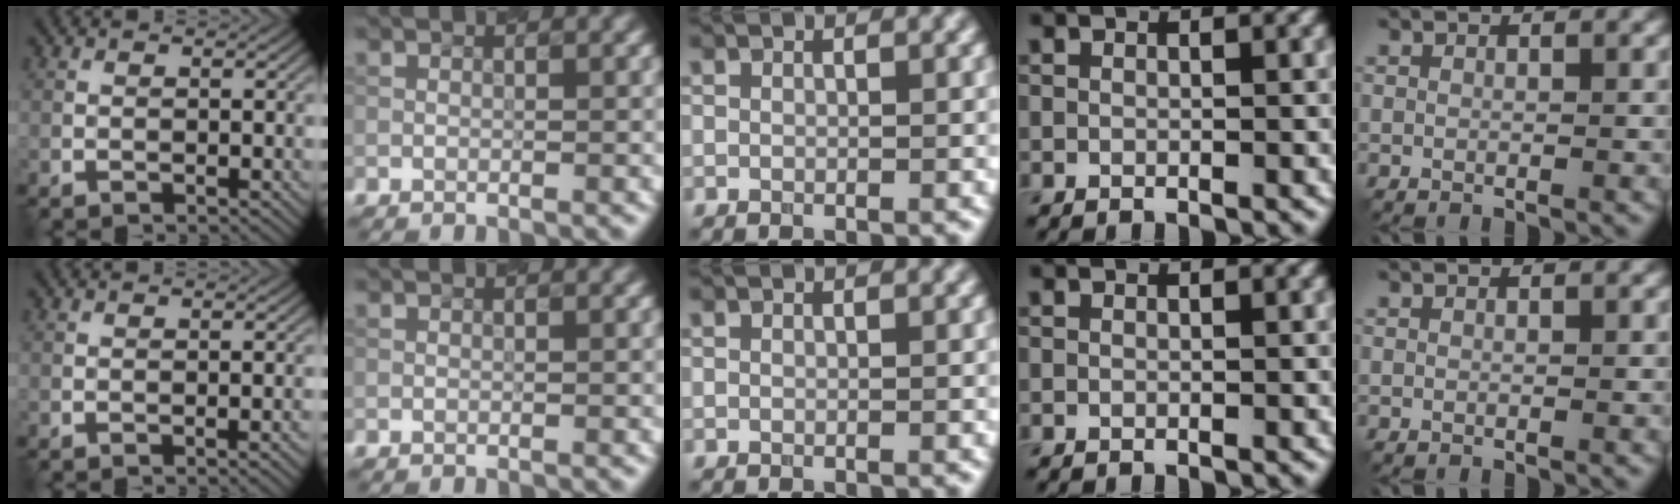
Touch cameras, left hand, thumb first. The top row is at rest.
{"thumb": {"total": 0.8, "force": [-0.4, 0.0, 0.7], "torque": [-0.011, 0.001, -0.008]}}